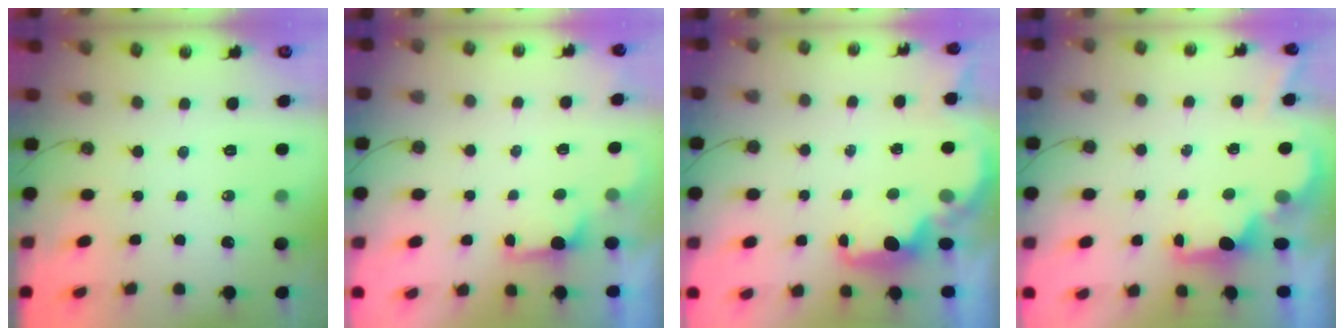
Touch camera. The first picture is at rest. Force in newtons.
{"total": 1.4, "press": 1.2, "slide": 0.8}
{"total": 2.0, "press": 1.9, "slide": 0.7}
{"total": 2.2, "press": 2.1, "slide": 0.8}